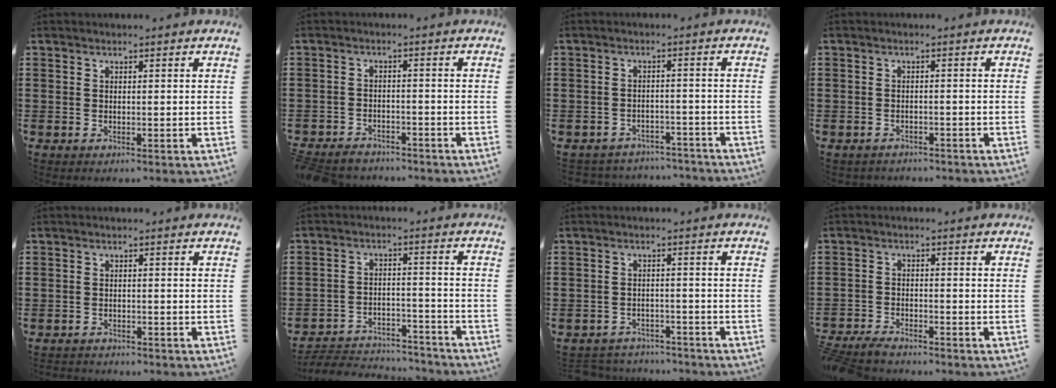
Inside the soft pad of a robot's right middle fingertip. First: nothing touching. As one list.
[{"total": 3.1, "force": [-3.0, 0.7, 0.1], "torque": [-0.015, 0.000, -0.067]}, {"total": 3.2, "force": [-3.1, 0.5, -0.2], "torque": [-0.005, 0.000, -0.068]}, {"total": 1.4, "force": [-1.4, 0.3, -0.1], "torque": [-0.004, 0.000, -0.032]}, {"total": 1.6, "force": [-1.6, 0.3, -0.1], "torque": [-0.003, 0.002, -0.036]}, {"total": 4.7, "force": [-4.5, 1.2, 0.4], "torque": [-0.009, 0.013, -0.095]}, {"total": 3.2, "force": [-3.1, 0.6, -0.2], "torque": [-0.006, 0.001, -0.068]}, {"total": 3.4, "force": [-3.3, 0.4, 0.5], "torque": [-0.027, 0.000, -0.074]}]